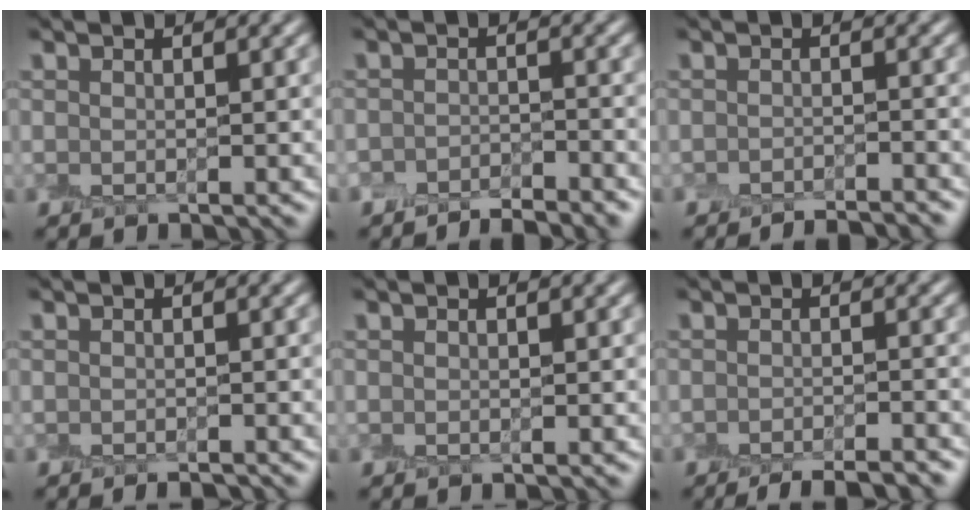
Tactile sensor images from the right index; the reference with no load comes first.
{"total": 3.3, "force": [-3.1, 0.5, 0.9], "torque": [-0.010, 0.004, -0.048]}
{"total": 3.1, "force": [-3.0, 0.2, 0.8], "torque": [-0.013, 0.008, -0.036]}
{"total": 0.7, "force": [-0.7, 0.0, 0.2], "torque": [-0.004, -0.002, -0.009]}
{"total": 0.0}
{"total": 4.4, "force": [-3.8, 0.8, 2.0], "torque": [-0.028, 0.001, -0.046]}